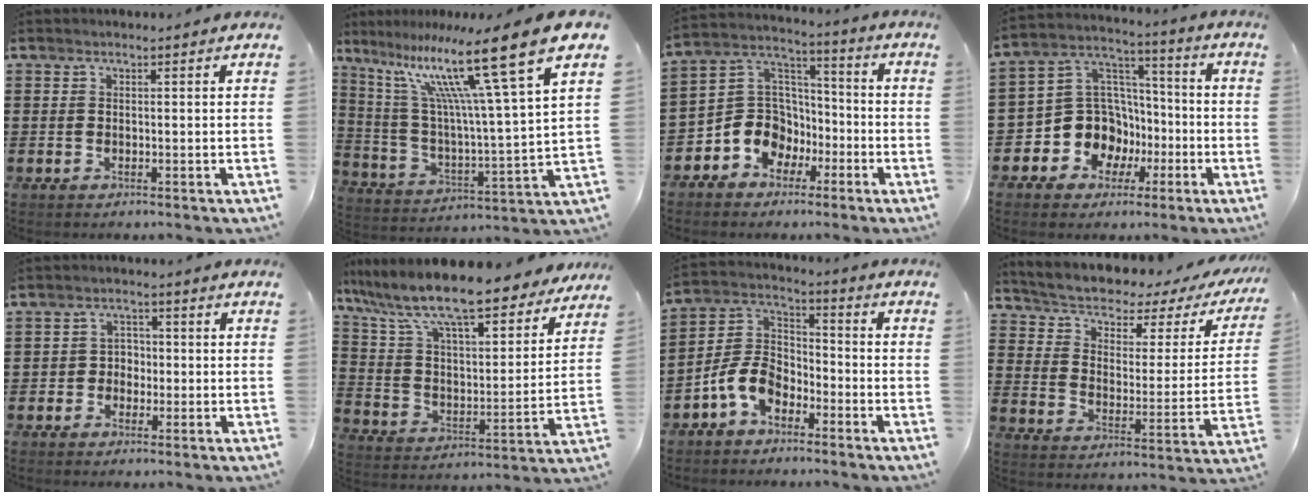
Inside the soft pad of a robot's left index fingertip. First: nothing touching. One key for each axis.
{"total": 16.8, "fx": 11.0, "fy": 1.2, "fz": 12.6, "tx": -0.252, "ty": -0.067, "tz": 0.169}
{"total": 8.7, "fx": -3.7, "fy": 7.6, "fz": 2.0, "tx": -0.079, "ty": 0.003, "tz": -0.069}
{"total": 11.2, "fx": -4.2, "fy": 9.9, "fz": 3.1, "tx": -0.103, "ty": 0.007, "tz": -0.071}
{"total": 3.0, "fx": -1.1, "fy": 2.6, "fz": 0.9, "tx": -0.029, "ty": 0.009, "tz": -0.028}
{"total": 10.7, "fx": 9.1, "fy": 1.0, "fz": 5.5, "tx": -0.147, "ty": -0.062, "tz": 0.152}
{"total": 8.3, "fx": -4.8, "fy": 5.2, "fz": 4.3, "tx": -0.121, "ty": 0.007, "tz": -0.099}
{"total": 2.9, "fx": 1.4, "fy": 1.4, "fz": 2.1, "tx": -0.054, "ty": -0.022, "tz": 0.011}